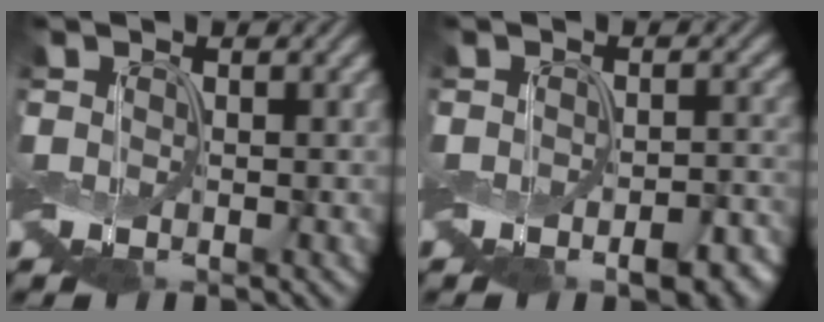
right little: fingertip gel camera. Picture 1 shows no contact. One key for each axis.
{"total": 4.7, "fx": -2.0, "fy": 2.7, "fz": 3.2, "tx": -0.032, "ty": -0.012, "tz": -0.024}